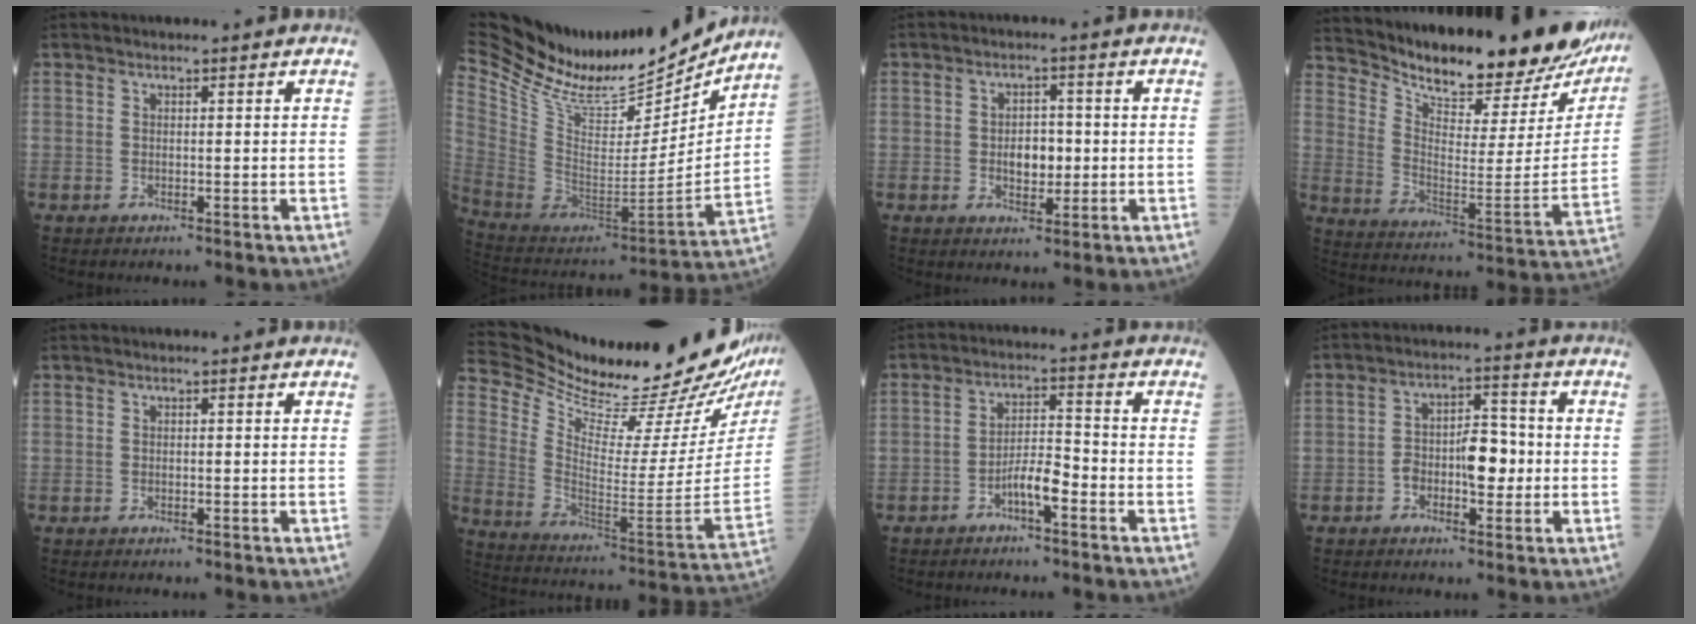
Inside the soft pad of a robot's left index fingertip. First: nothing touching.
{"total": 30.4, "force": [25.8, 7.8, 14.1], "torque": [-0.276, -0.033, 0.408]}
{"total": 4.1, "force": [-0.5, 2.5, 3.2], "torque": [-0.048, 0.001, -0.006]}
{"total": 25.6, "force": [23.6, 5.2, 8.5], "torque": [-0.145, -0.086, 0.320]}
{"total": 0.0}
{"total": 29.5, "force": [26.6, 1.5, 12.9], "torque": [-0.218, -0.120, 0.375]}
{"total": 4.7, "force": [-2.8, 0.8, 3.6], "torque": [-0.067, 0.006, -0.053]}
{"total": 6.6, "force": [-1.6, 2.9, 5.8], "torque": [-0.098, 0.016, -0.027]}